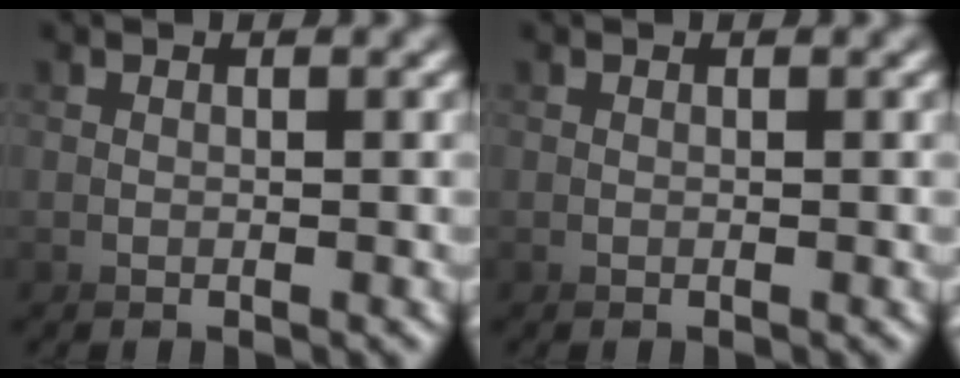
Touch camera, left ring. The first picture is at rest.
{"total": 0.0}